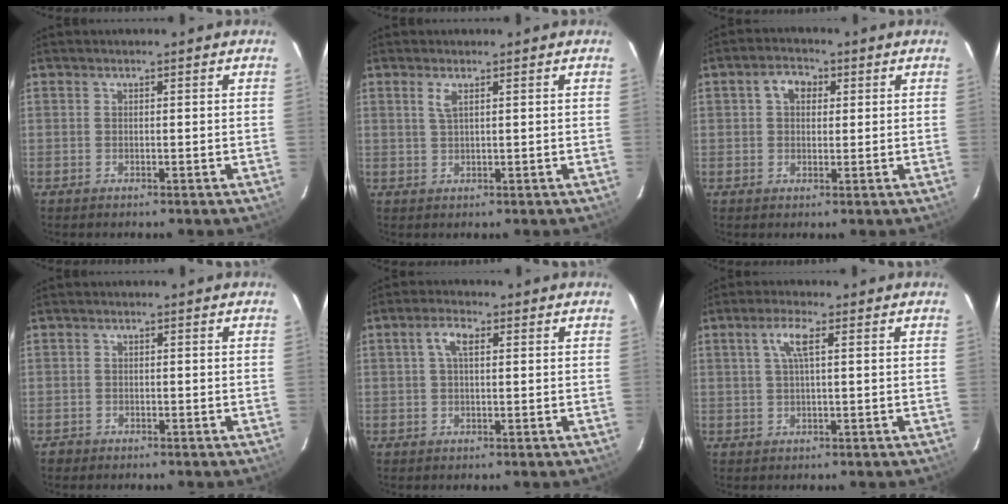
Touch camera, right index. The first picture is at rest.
{"total": 1.7, "force": [0.9, 0.3, 1.4], "torque": [-0.029, 0.000, 0.019]}
{"total": 4.0, "force": [1.1, 3.0, 2.4], "torque": [-0.040, 0.016, 0.019]}
{"total": 1.4, "force": [-0.8, 1.1, -0.1], "torque": [-0.002, 0.006, -0.012]}
{"total": 3.3, "force": [0.9, 1.4, 2.9], "torque": [-0.058, 0.011, 0.017]}
{"total": 3.7, "force": [1.1, 0.4, 3.5], "torque": [-0.072, 0.005, 0.022]}